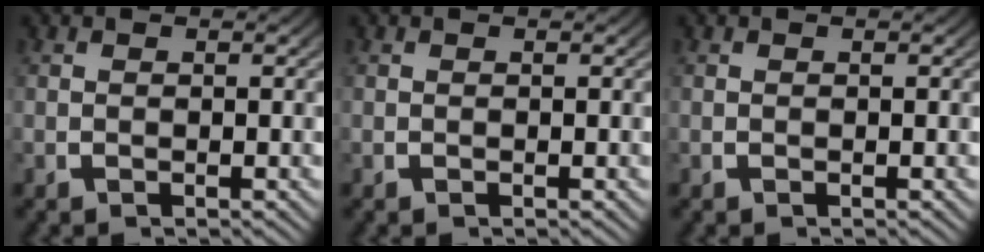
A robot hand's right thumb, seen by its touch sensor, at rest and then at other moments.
{"total": 0.0}
{"total": 0.0}